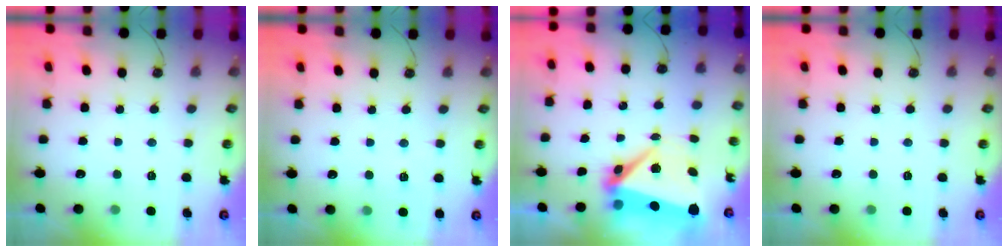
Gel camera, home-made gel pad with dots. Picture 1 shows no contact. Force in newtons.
{"total": 1.5, "press": 1.4, "slide": 0.4}
{"total": 8.4, "press": 8.2, "slide": 1.7}
{"total": 0.0}